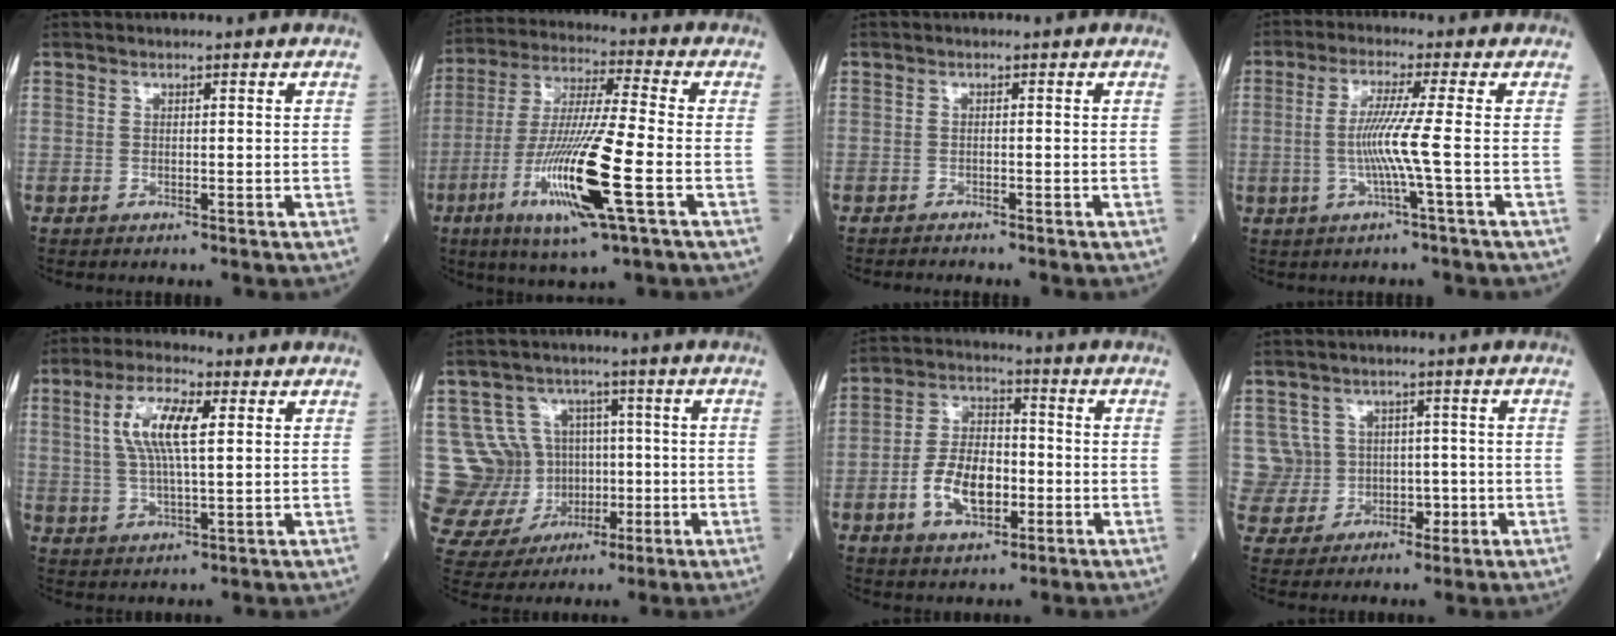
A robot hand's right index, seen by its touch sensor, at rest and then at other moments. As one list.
[{"total": 16.6, "force": [-5.6, 0.4, 15.6], "torque": [-0.320, -0.023, -0.102]}, {"total": 1.3, "force": [-1.3, -0.2, 0.3], "torque": [-0.004, -0.001, -0.016]}, {"total": 5.9, "force": [-0.8, -1.7, 5.7], "torque": [-0.122, -0.003, -0.014]}, {"total": 8.8, "force": [2.5, 2.0, 8.2], "torque": [-0.171, 0.009, 0.050]}, {"total": 13.1, "force": [0.1, 12.3, 4.5], "torque": [-0.108, 0.054, 0.035]}, {"total": 9.7, "force": [-2.8, 5.2, 7.7], "torque": [-0.156, 0.012, -0.049]}, {"total": 7.1, "force": [0.7, 7.1, -0.1], "torque": [0.007, 0.032, 0.027]}]